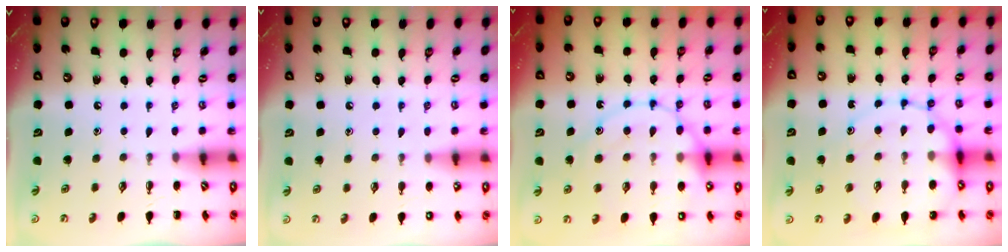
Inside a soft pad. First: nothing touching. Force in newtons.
{"total": 5.4, "press": 5.1, "slide": 1.7}
{"total": 18.7, "press": 18.6, "slide": 1.9}
{"total": 15.7, "press": 15.6, "slide": 1.7}